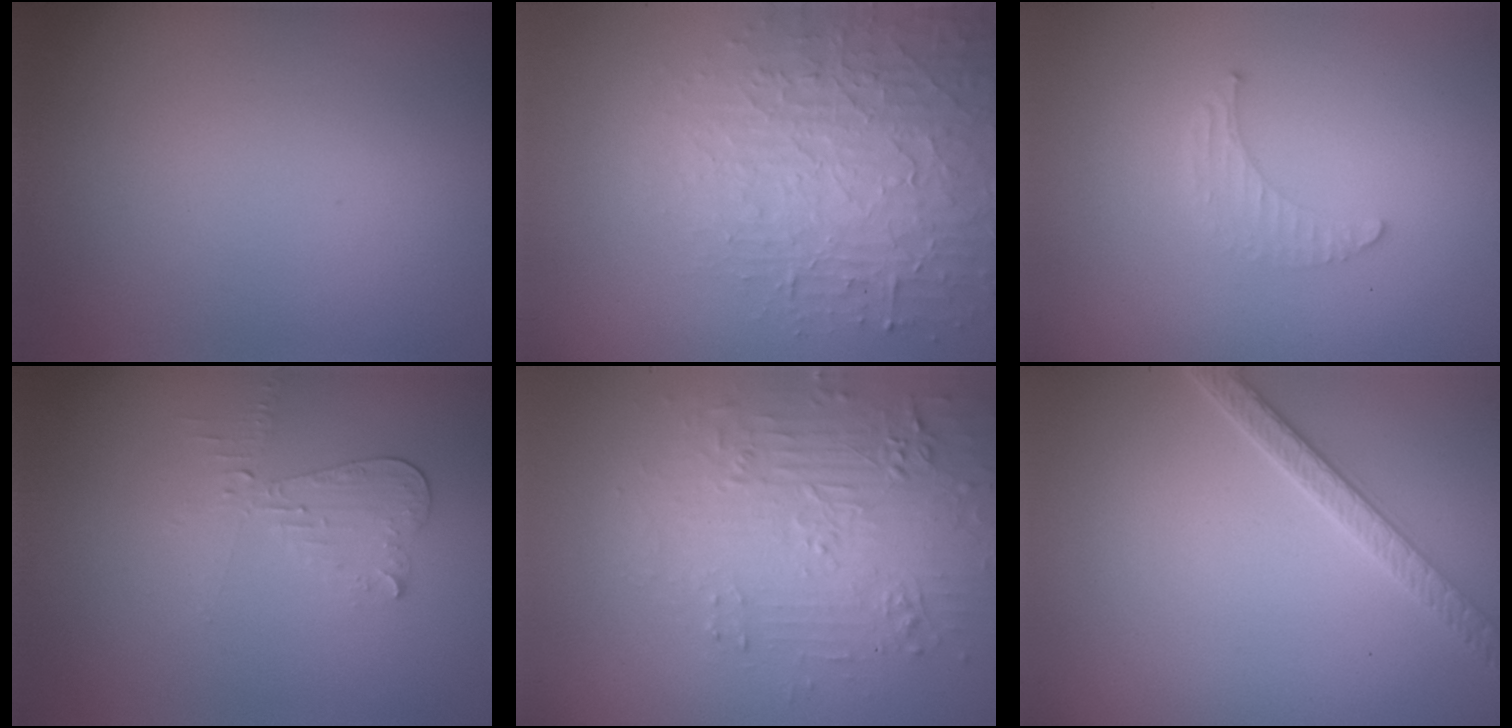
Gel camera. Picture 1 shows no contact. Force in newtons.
{"total": 4.2, "press": 4.1, "slide": 0.9}
{"total": 1.3, "press": 1.3, "slide": 0.4}
{"total": 2.1, "press": 2.0, "slide": 0.5}
{"total": 4.2, "press": 3.8, "slide": 1.7}
{"total": 2.8, "press": 2.8, "slide": 0.6}